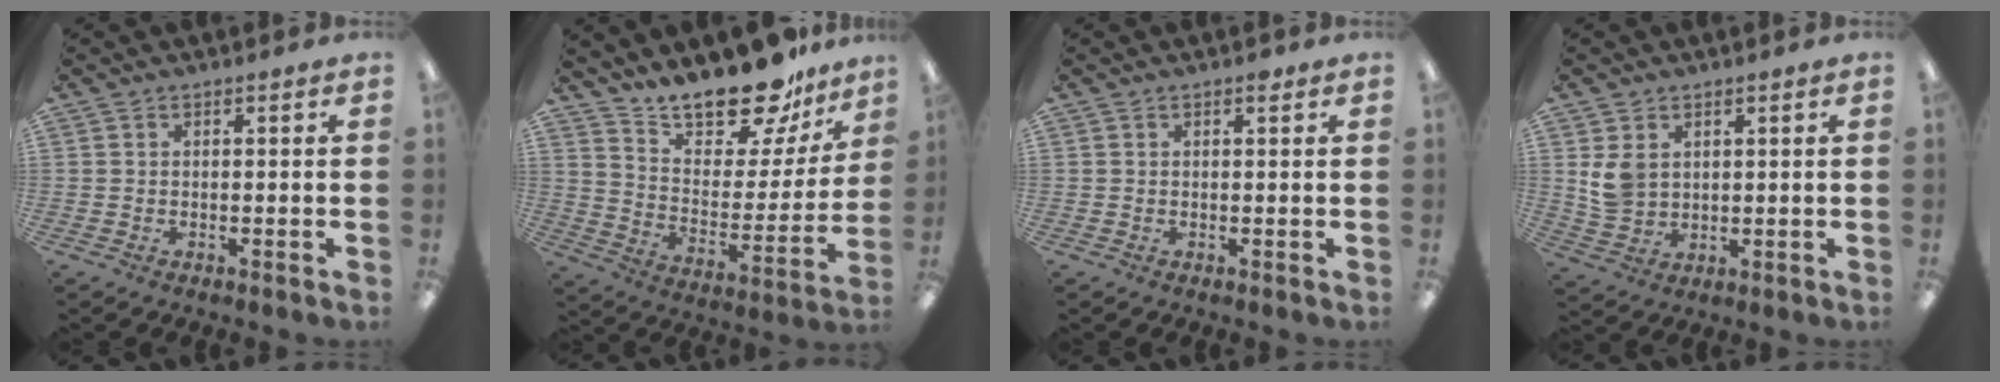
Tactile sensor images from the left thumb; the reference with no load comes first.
{"total": 19.3, "force": [16.9, 6.0, 7.2], "torque": [-0.118, -0.131, 0.293]}
{"total": 1.3, "force": [0.8, 0.6, 0.8], "torque": [-0.002, -0.004, 0.011]}
{"total": 6.2, "force": [2.3, 5.0, 3.0], "torque": [-0.063, 0.004, 0.046]}